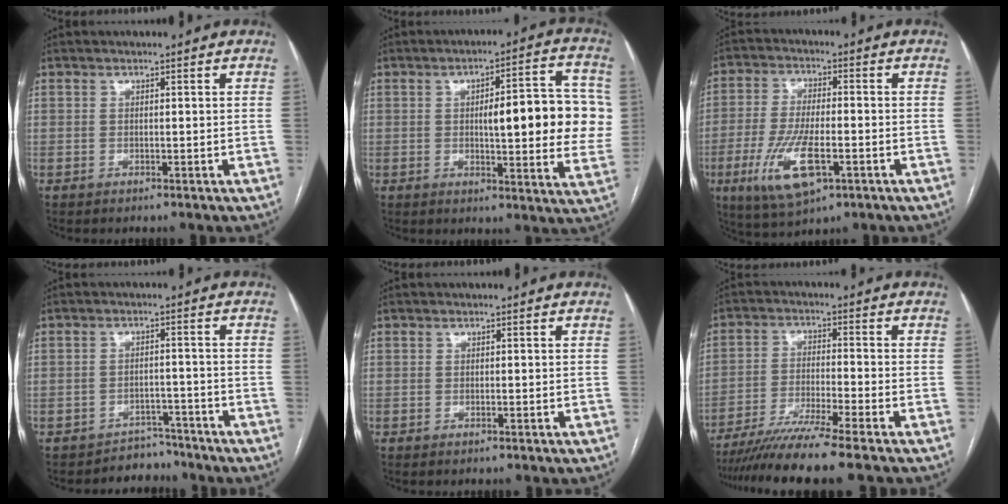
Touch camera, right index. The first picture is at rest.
{"total": 15.1, "force": [1.1, 3.6, 14.7], "torque": [-0.178, 0.023, 0.015]}
{"total": 11.3, "force": [-4.2, 3.9, 9.8], "torque": [-0.201, -0.012, -0.070]}
{"total": 4.4, "force": [-3.9, 1.7, -1.1], "torque": [0.023, 0.021, -0.057]}
{"total": 0.0}
{"total": 10.5, "force": [-8.7, -1.8, 5.7], "torque": [-0.087, -0.031, -0.147]}